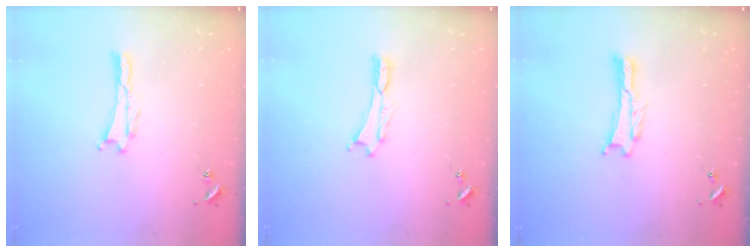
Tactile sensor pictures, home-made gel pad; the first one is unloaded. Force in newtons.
{"total": 0.0}
{"total": 0.0}